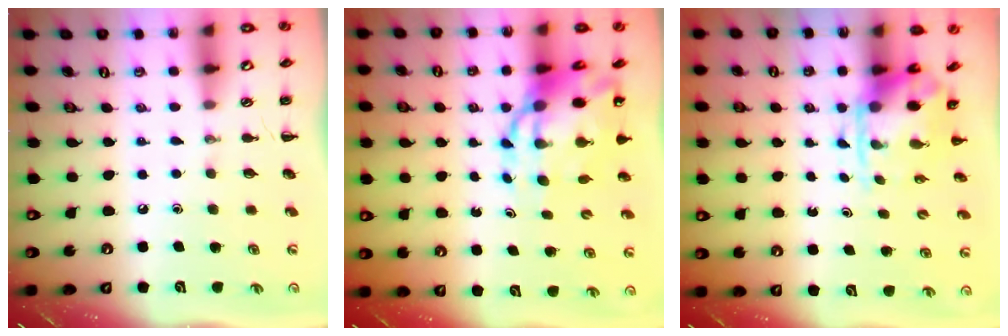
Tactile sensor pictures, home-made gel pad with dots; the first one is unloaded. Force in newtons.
{"total": 11.4, "press": 10.9, "slide": 3.2}
{"total": 3.7, "press": 3.6, "slide": 0.9}